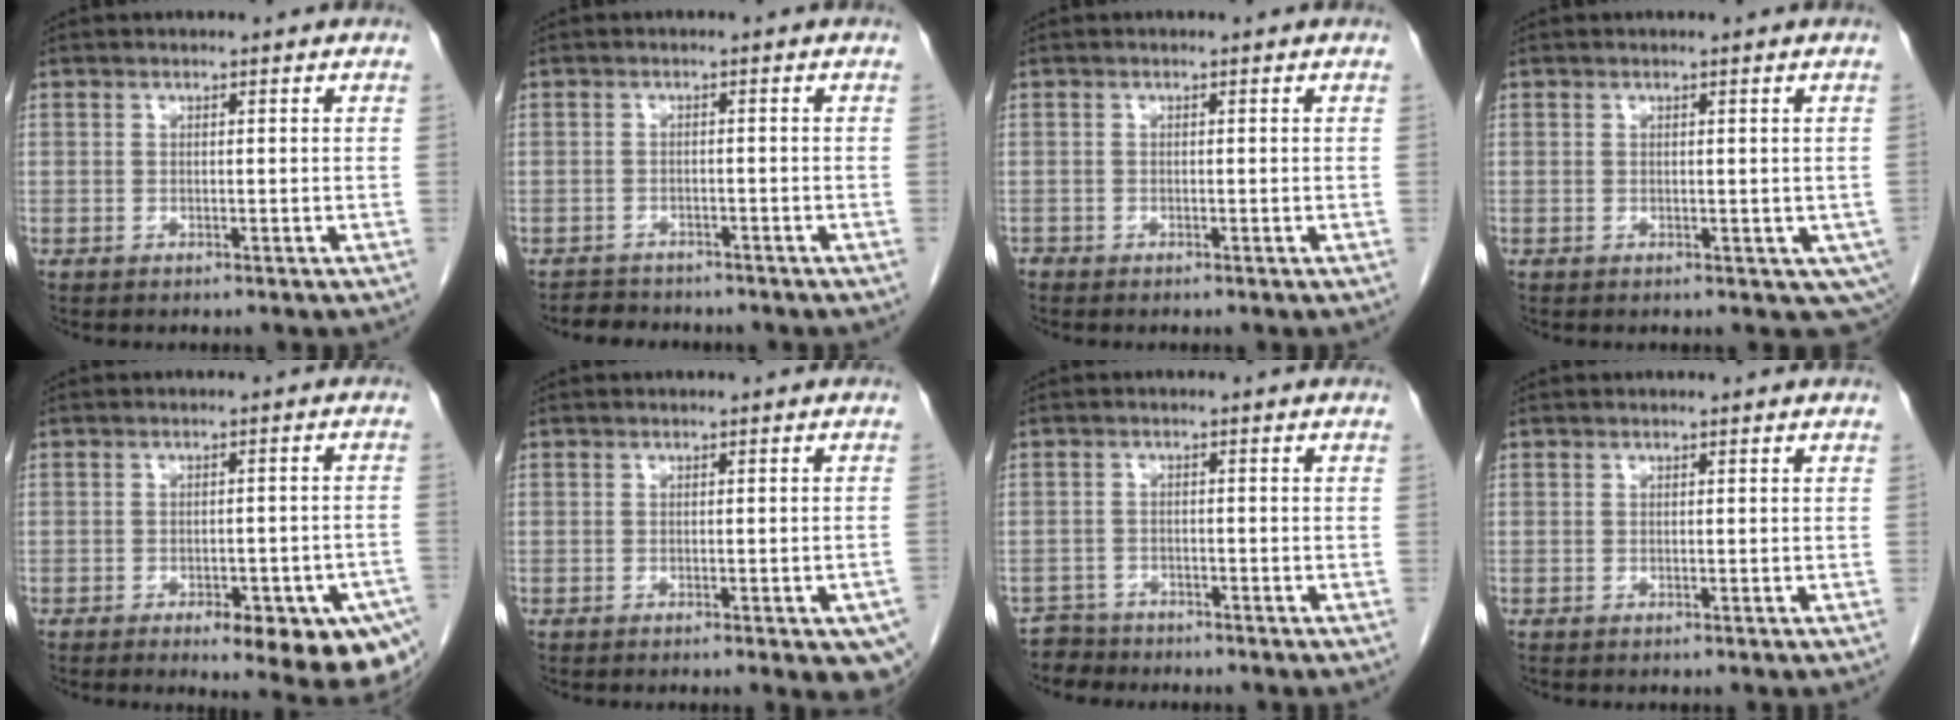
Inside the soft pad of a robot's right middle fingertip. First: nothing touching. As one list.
[{"total": 4.1, "force": [-3.7, 1.7, 0.4], "torque": [-0.012, -0.002, -0.051]}, {"total": 0.5, "force": [-0.5, 0.2, 0.0], "torque": [-0.005, -0.001, -0.010]}, {"total": 3.4, "force": [-0.1, 2.3, 2.4], "torque": [-0.018, -0.004, 0.007]}, {"total": 14.2, "force": [-8.4, 4.9, 10.4], "torque": [-0.077, 0.005, -0.099]}, {"total": 6.5, "force": [-4.0, 1.6, 4.9], "torque": [-0.037, -0.011, -0.050]}, {"total": 3.4, "force": [-3.0, 1.3, -1.0], "torque": [0.017, -0.002, -0.057]}, {"total": 0.0}]